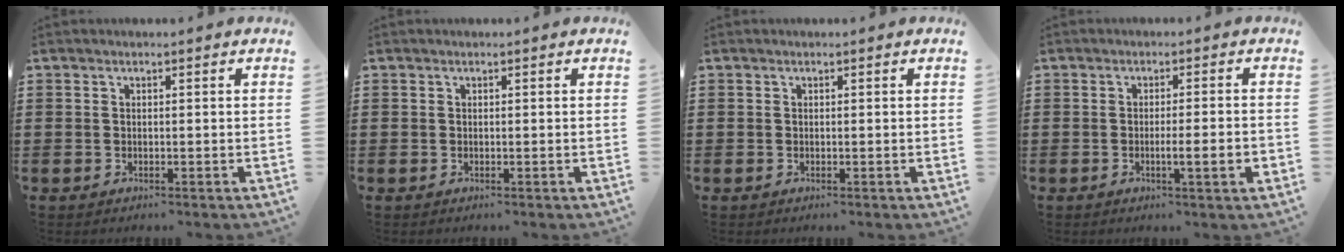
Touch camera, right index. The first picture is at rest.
{"total": 0.0}
{"total": 0.0}
{"total": 3.8, "force": [-1.1, 0.0, 3.6], "torque": [-0.061, -0.008, -0.019]}